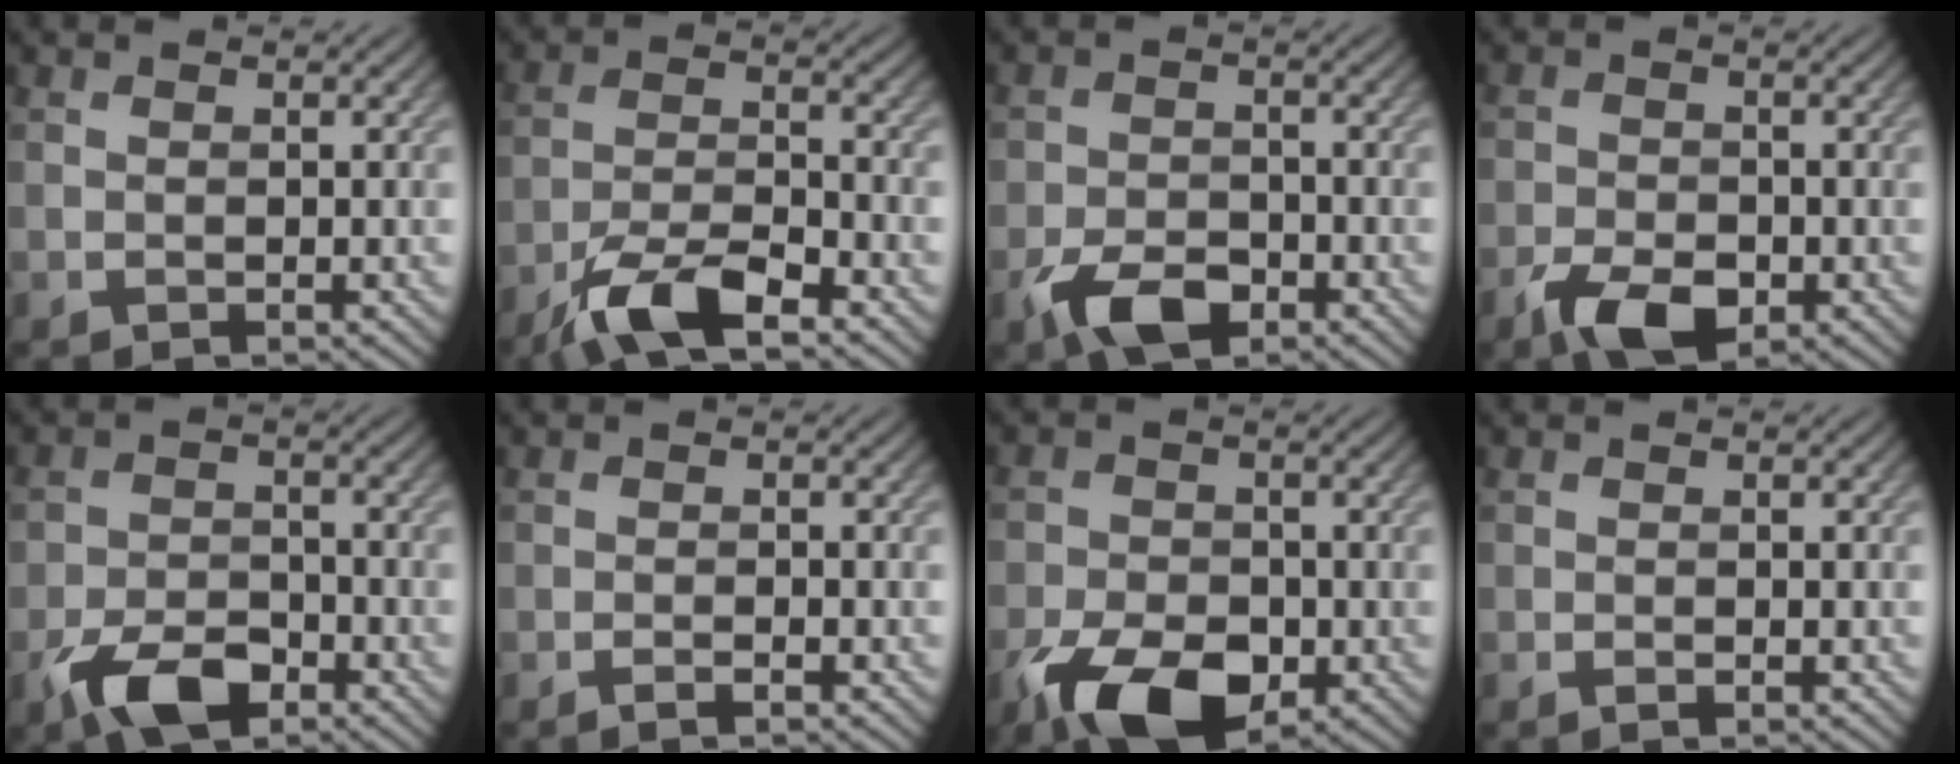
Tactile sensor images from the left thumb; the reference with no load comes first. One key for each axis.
{"total": 8.7, "fx": -6.0, "fy": 2.4, "fz": 5.9, "tx": -0.116, "ty": -0.001, "tz": -0.118}
{"total": 5.3, "fx": -3.0, "fy": 3.1, "fz": 3.2, "tx": -0.061, "ty": -0.004, "tz": -0.061}
{"total": 5.2, "fx": -2.7, "fy": 2.8, "fz": 3.4, "tx": -0.066, "ty": -0.004, "tz": -0.053}
{"total": 6.4, "fx": -3.8, "fy": 3.5, "fz": 3.8, "tx": -0.071, "ty": 0.000, "tz": -0.079}
{"total": 1.4, "fx": -0.9, "fy": 0.1, "fz": 1.0, "tx": -0.016, "ty": 0.005, "tz": -0.020}
{"total": 9.7, "fx": -4.9, "fy": 5.2, "fz": 6.5, "tx": -0.137, "ty": -0.021, "tz": -0.090}
{"total": 0.5, "fx": -0.3, "fy": 0.1, "fz": 0.4, "tx": -0.007, "ty": -0.001, "tz": -0.005}